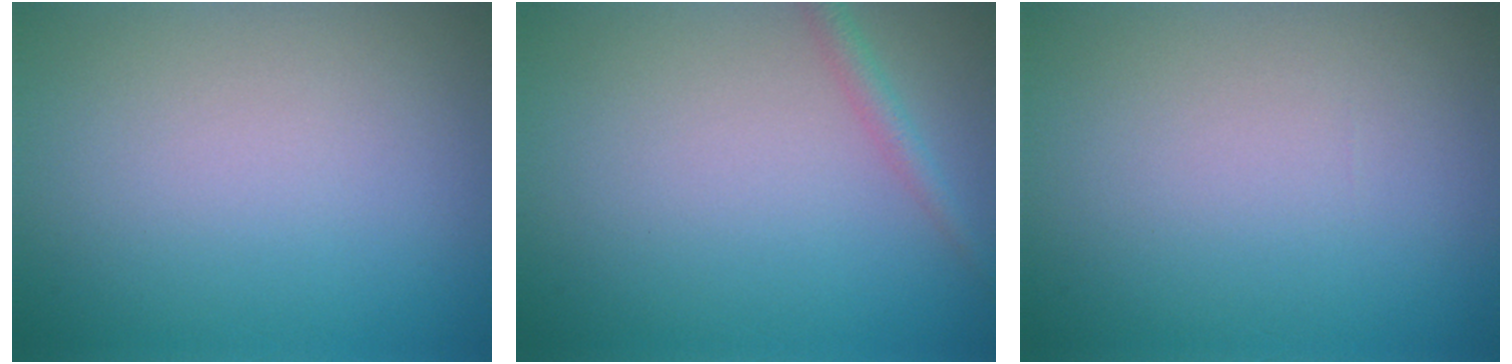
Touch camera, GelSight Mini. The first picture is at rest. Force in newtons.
{"total": 1.5, "press": 1.5, "slide": 0.1}
{"total": 0.0}